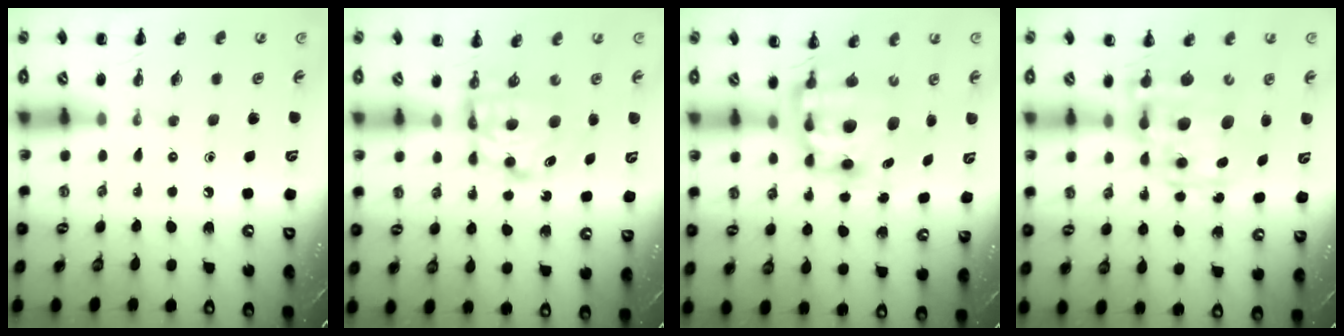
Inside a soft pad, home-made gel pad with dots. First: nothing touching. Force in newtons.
{"total": 7.0, "press": 6.9, "slide": 1.2}
{"total": 9.8, "press": 9.5, "slide": 2.5}
{"total": 15.4, "press": 15.0, "slide": 3.4}